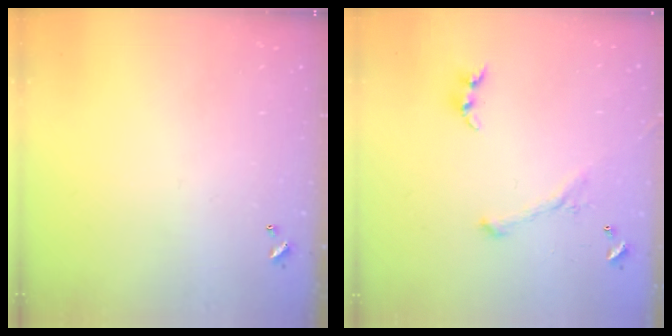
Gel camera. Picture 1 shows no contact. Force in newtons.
{"total": 2.8, "press": 2.6, "slide": 0.9}